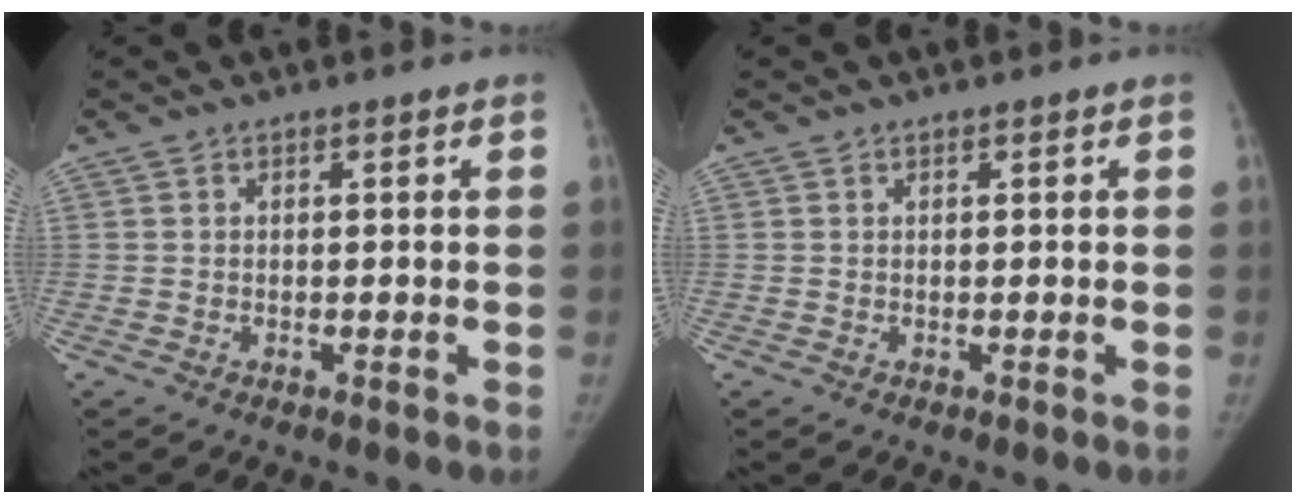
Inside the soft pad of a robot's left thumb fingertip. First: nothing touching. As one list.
[{"total": 0.0}]